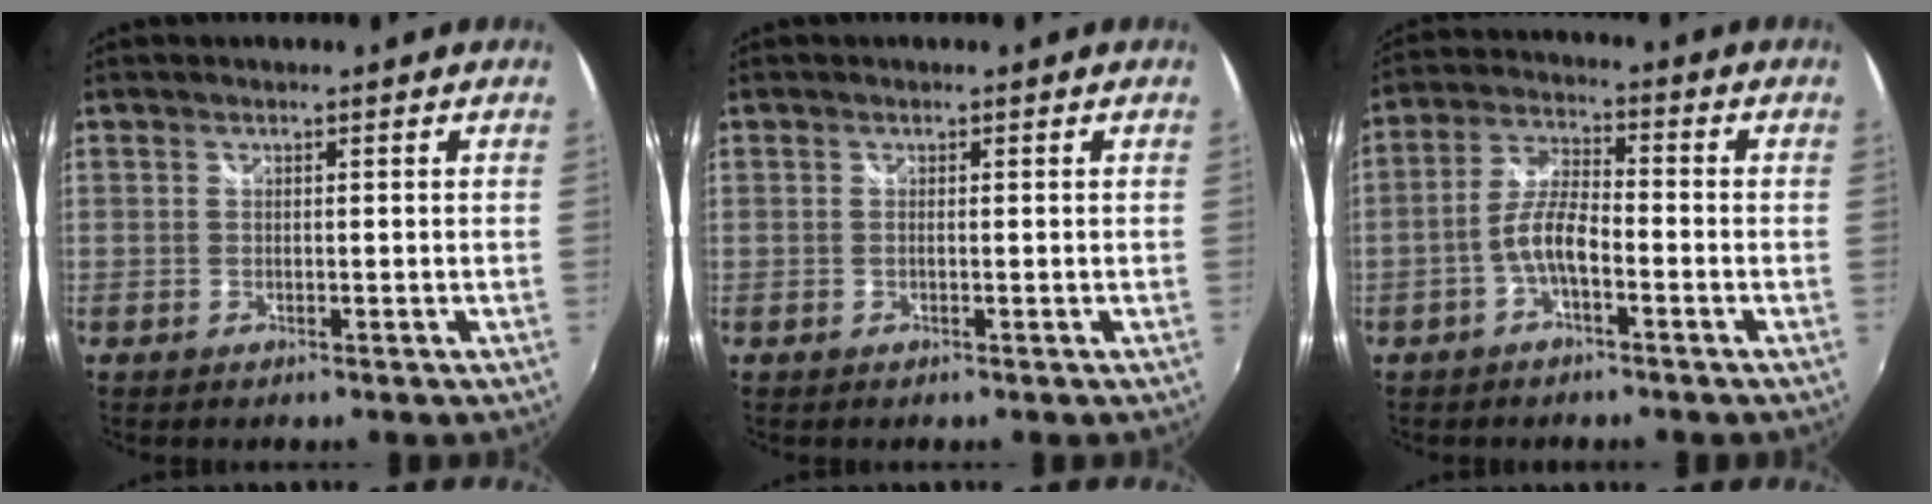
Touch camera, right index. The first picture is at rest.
{"total": 0.0}
{"total": 6.1, "force": [-2.7, 2.0, 5.1], "torque": [-0.111, 0.014, -0.053]}